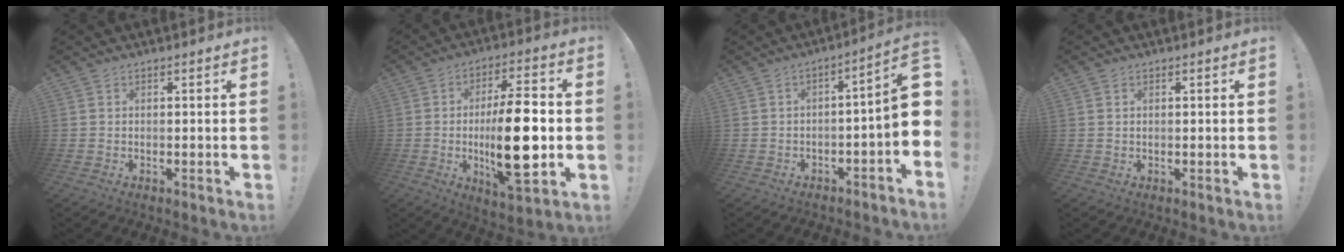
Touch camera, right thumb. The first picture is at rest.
{"total": 19.7, "force": [-1.6, 6.6, 18.5], "torque": [-0.305, -0.003, -0.025]}
{"total": 8.4, "force": [0.1, 0.9, 8.3], "torque": [-0.113, -0.014, -0.002]}
{"total": 0.8, "force": [0.5, 0.5, 0.4], "torque": [-0.010, 0.002, 0.009]}